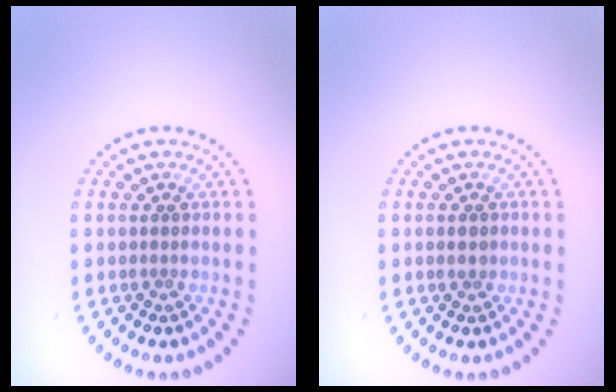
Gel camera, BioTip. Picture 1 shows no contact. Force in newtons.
{"total": 1.2, "press": 1.2, "slide": 0.2}